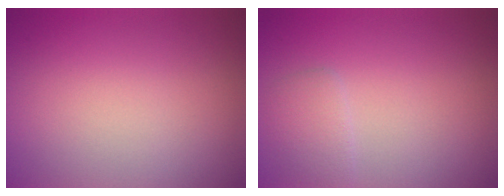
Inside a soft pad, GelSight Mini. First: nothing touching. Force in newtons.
{"total": 1.7, "press": 1.7, "slide": 0.1}